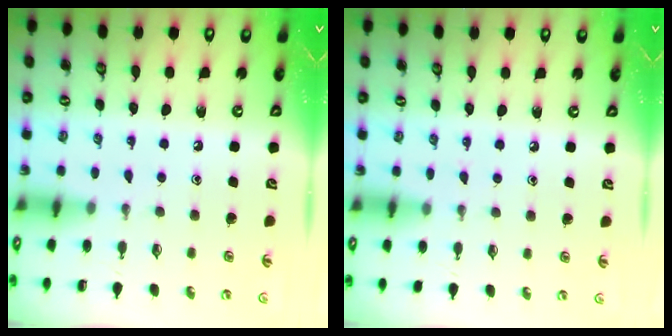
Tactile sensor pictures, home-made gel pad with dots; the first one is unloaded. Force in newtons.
{"total": 3.5, "press": 3.4, "slide": 0.5}